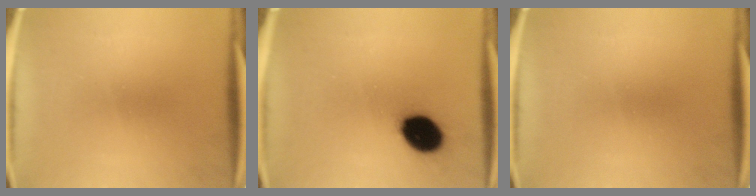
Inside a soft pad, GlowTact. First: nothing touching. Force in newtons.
{"total": 11.4}
{"total": 0.0}